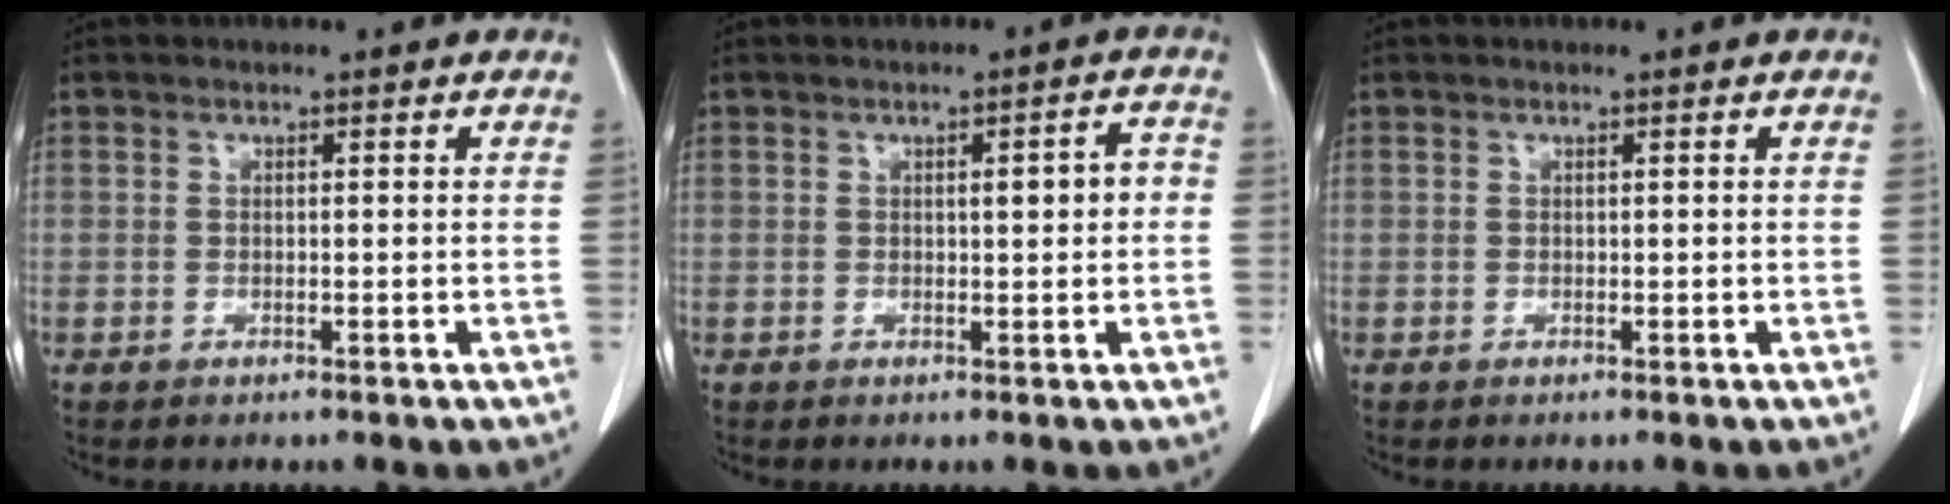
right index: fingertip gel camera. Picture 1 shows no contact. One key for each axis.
{"total": 3.3, "fx": 0.1, "fy": 0.7, "fz": 3.2, "tx": -0.044, "ty": 0.009, "tz": 0.001}
{"total": 0.0}